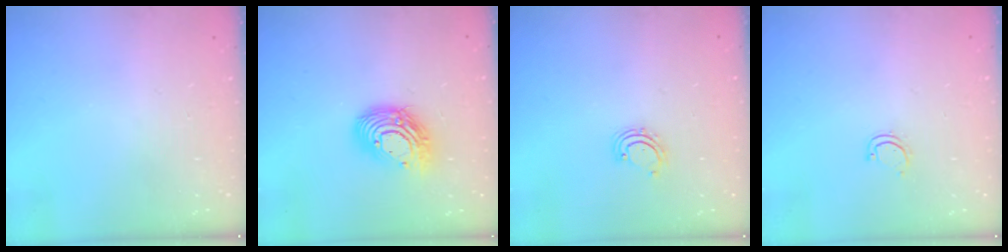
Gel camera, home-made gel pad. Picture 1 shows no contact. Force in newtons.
{"total": 13.7, "press": 13.7, "slide": 1.2}
{"total": 2.9, "press": 2.9, "slide": 0.4}
{"total": 4.1, "press": 4.1, "slide": 0.3}